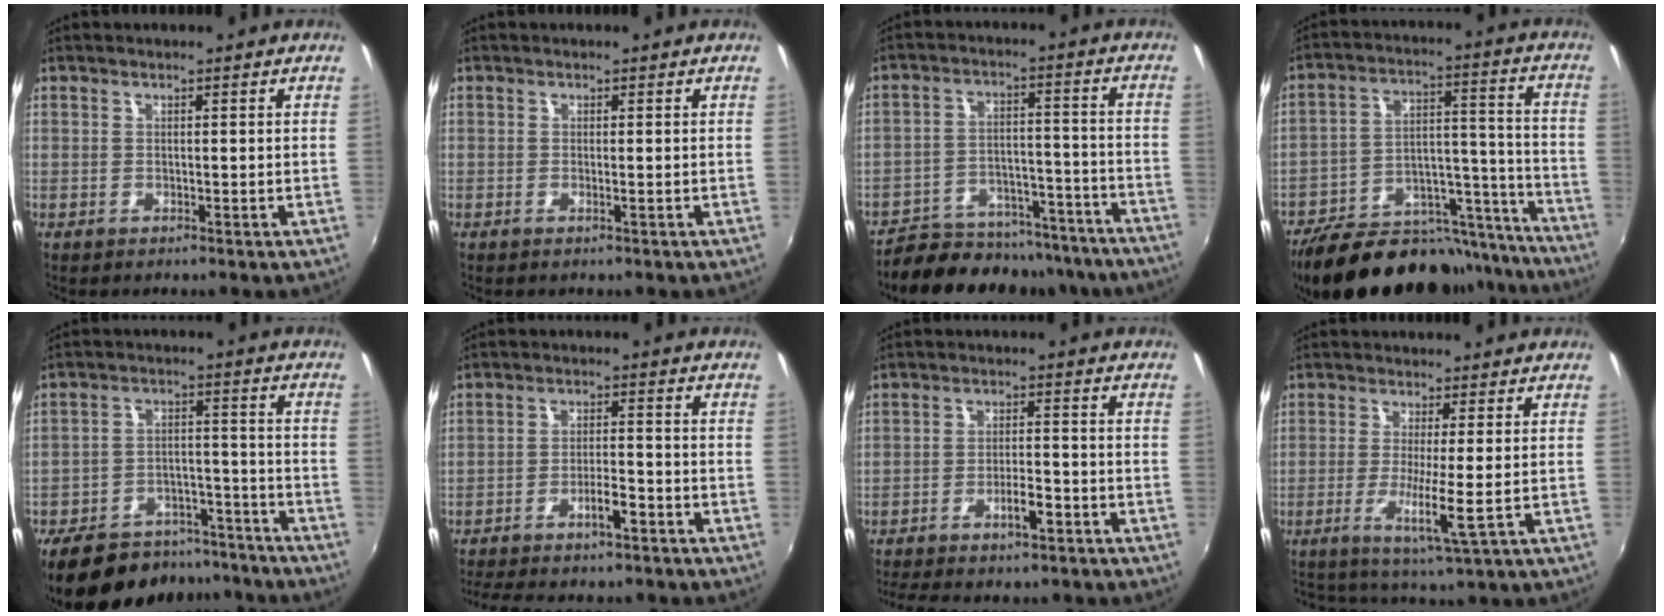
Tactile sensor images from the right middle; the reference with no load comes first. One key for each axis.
{"total": 0.9, "fx": 0.5, "fy": -0.7, "fz": 0.0, "tx": 0.005, "ty": 0.002, "tz": 0.008}
{"total": 22.1, "fx": -19.3, "fy": 7.3, "fz": 7.8, "tx": -0.149, "ty": 0.014, "tz": -0.242}
{"total": 25.9, "fx": -22.1, "fy": 9.2, "fz": 9.8, "tx": -0.151, "ty": 0.045, "tz": -0.299}
{"total": 21.4, "fx": -17.8, "fy": 8.6, "fz": 8.1, "tx": -0.167, "ty": 0.024, "tz": -0.233}
{"total": 7.0, "fx": -5.7, "fy": 1.1, "fz": 3.9, "tx": -0.076, "ty": 0.006, "tz": -0.090}
{"total": 5.8, "fx": -4.4, "fy": 1.1, "fz": 3.6, "tx": -0.069, "ty": 0.005, "tz": -0.069}
{"total": 4.1, "fx": -0.5, "fy": -1.3, "fz": 3.9, "tx": -0.084, "ty": -0.011, "tz": -0.016}